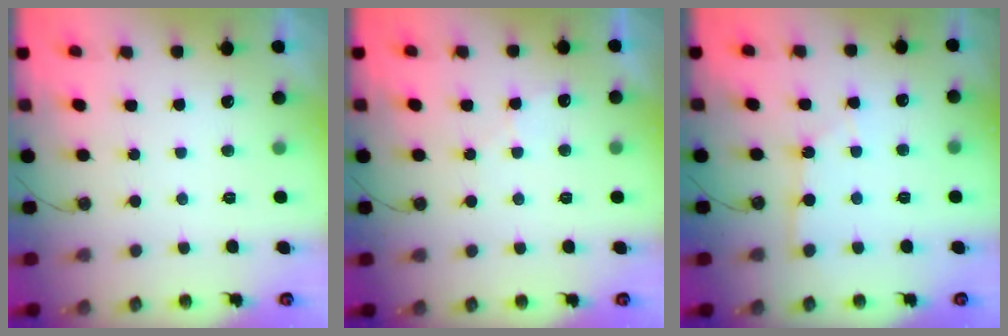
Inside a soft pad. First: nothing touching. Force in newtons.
{"total": 5.2, "press": 5.1, "slide": 0.8}
{"total": 4.6, "press": 4.5, "slide": 0.7}